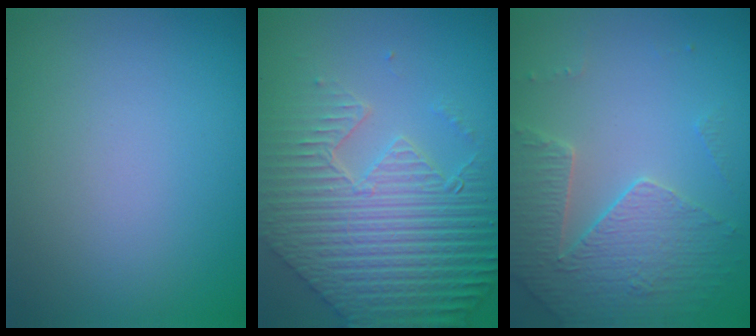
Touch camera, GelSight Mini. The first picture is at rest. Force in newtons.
{"total": 8.8, "press": 6.3, "slide": 6.1}
{"total": 3.7, "press": 3.6, "slide": 0.8}